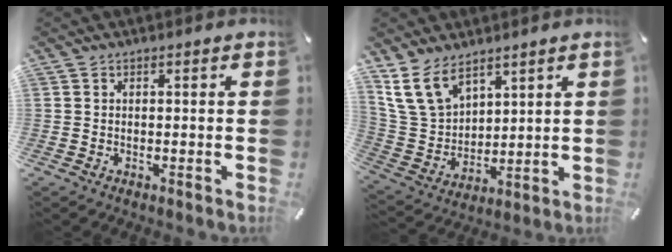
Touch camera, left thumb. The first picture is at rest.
{"total": 11.9, "force": [7.8, 7.4, 5.3], "torque": [-0.145, -0.028, 0.154]}